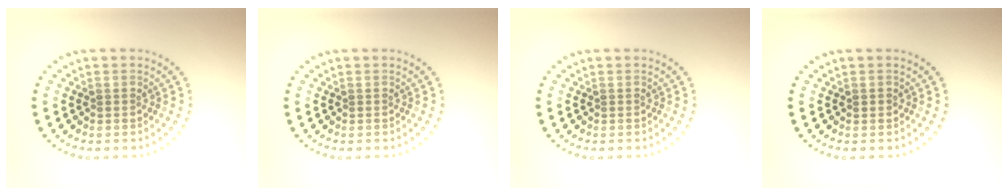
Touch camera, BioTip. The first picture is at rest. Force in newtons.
{"total": 0.0}
{"total": 0.0}
{"total": 0.8, "press": 0.8, "slide": 0.1}